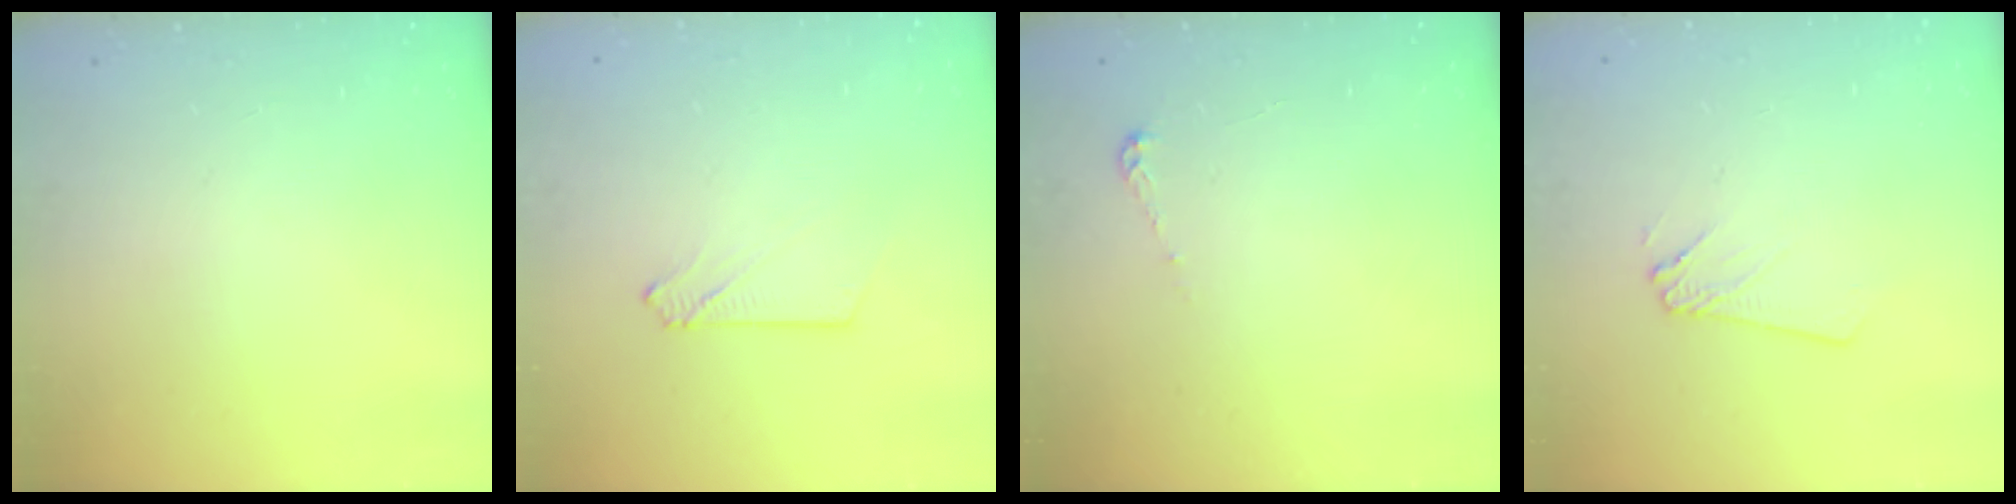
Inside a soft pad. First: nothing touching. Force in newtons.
{"total": 3.0, "press": 3.0, "slide": 0.4}
{"total": 3.9, "press": 3.9, "slide": 0.3}
{"total": 2.4, "press": 2.4, "slide": 0.2}